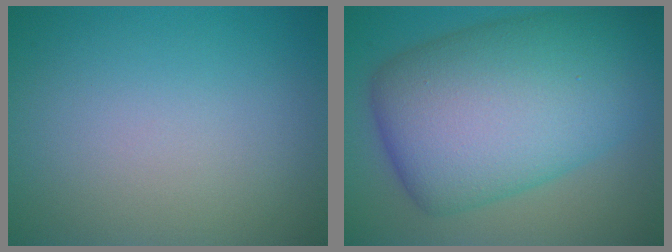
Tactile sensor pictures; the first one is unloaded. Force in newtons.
{"total": 13.5, "press": 13.5, "slide": 0.2}